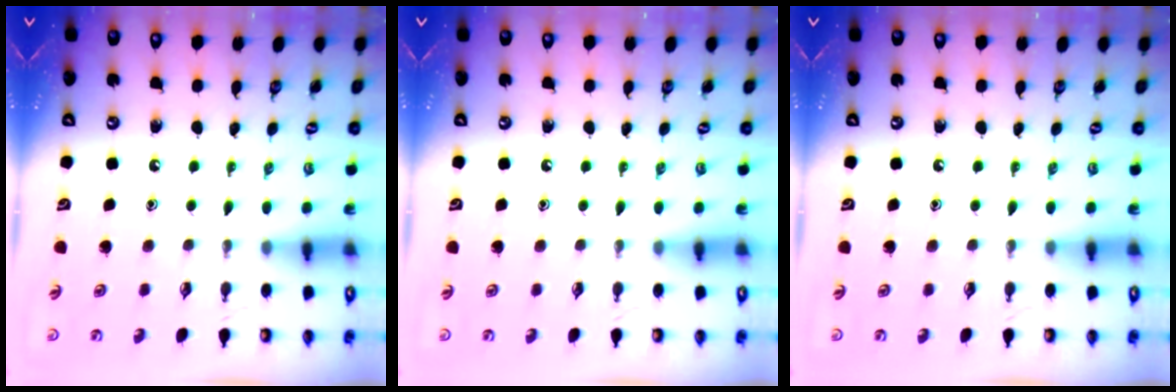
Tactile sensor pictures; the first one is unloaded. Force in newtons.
{"total": 0.0}
{"total": 0.0}